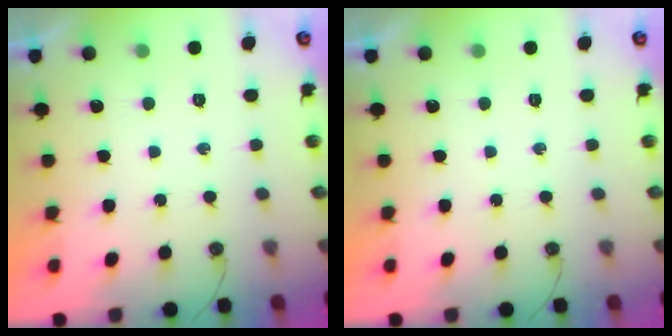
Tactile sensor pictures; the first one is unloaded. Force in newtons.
{"total": 0.0}